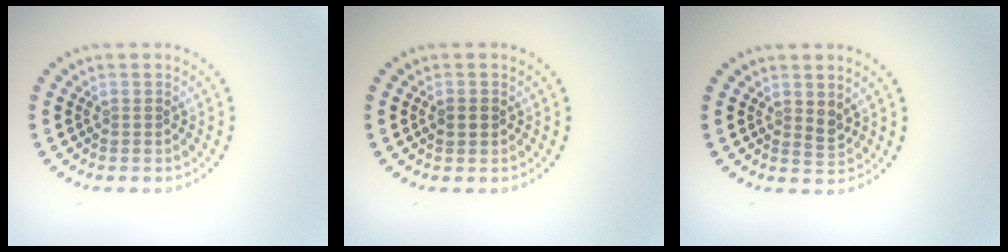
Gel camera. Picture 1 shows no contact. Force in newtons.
{"total": 1.7, "press": 1.7, "slide": 0.2}
{"total": 1.2, "press": 1.0, "slide": 0.5}